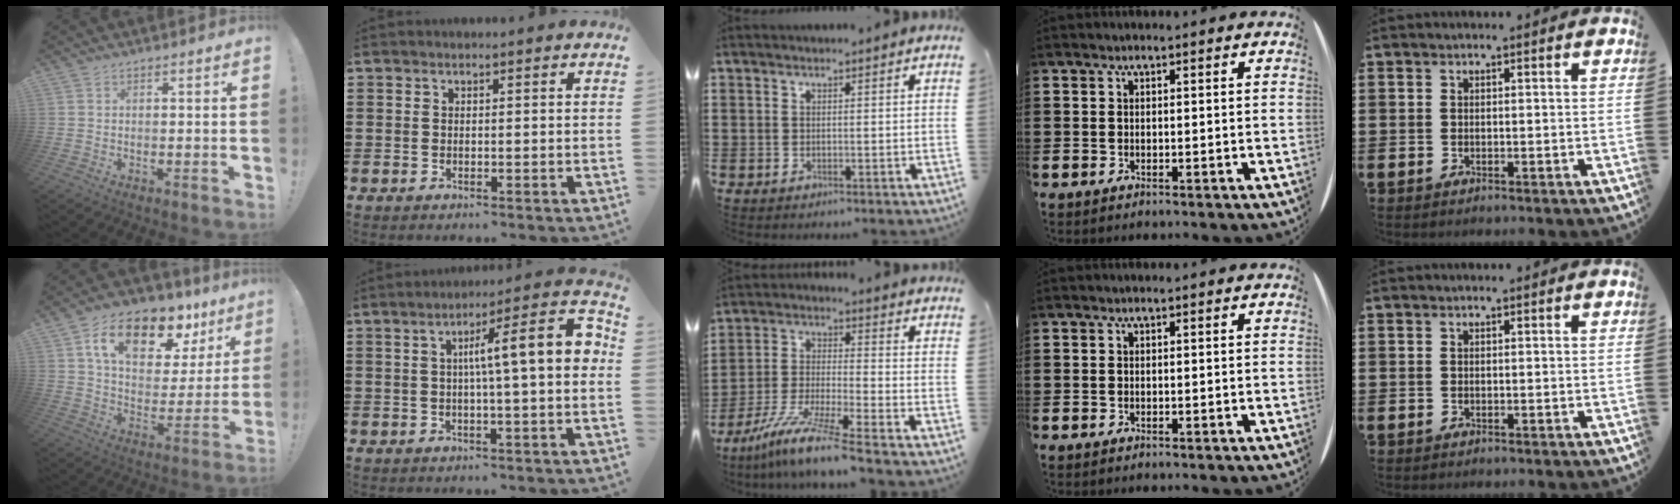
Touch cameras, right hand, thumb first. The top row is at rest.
{"thumb": {"total": 18.3, "force": [10.1, 9.9, 11.6], "torque": [-0.185, -0.047, 0.175]}, "index": {"total": 9.9, "force": [0.9, 1.2, 9.8], "torque": [-0.153, -0.007, 0.006]}, "middle": {"total": 8.7, "force": [-7.0, -0.2, 5.1], "torque": [-0.104, -0.010, -0.137]}}